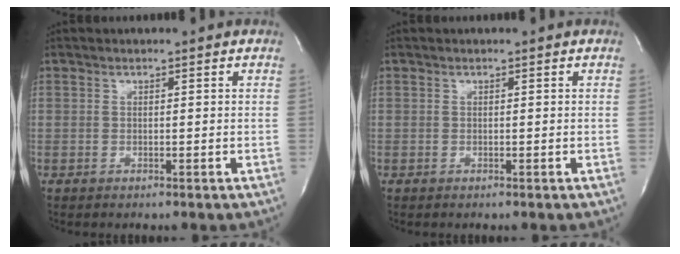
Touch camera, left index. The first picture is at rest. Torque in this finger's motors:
{"motor_torque": [0.00, 0.00, 0.00, 0.00]}